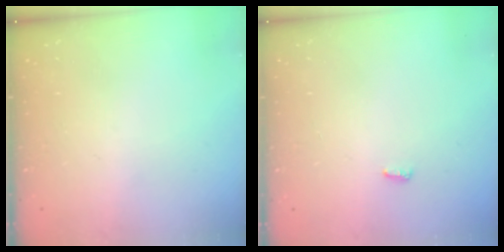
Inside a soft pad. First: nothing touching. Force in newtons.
{"total": 2.8, "press": 2.8, "slide": 0.5}